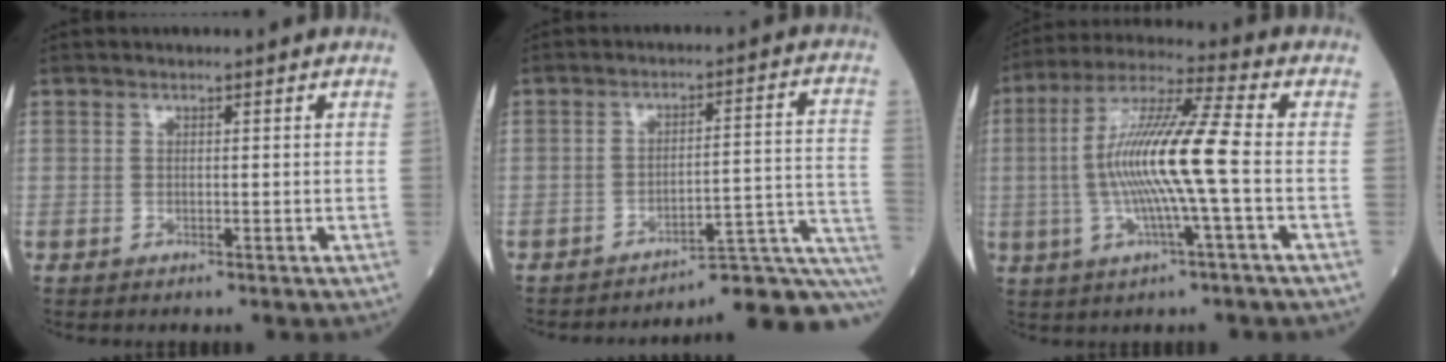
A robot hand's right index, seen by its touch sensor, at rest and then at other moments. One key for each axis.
{"total": 13.5, "fx": -12.2, "fy": -0.8, "fz": 5.5, "tx": -0.016, "ty": 0.038, "tz": -0.157}
{"total": 13.6, "fx": -1.2, "fy": -0.2, "fz": 13.5, "tx": -0.263, "ty": 0.009, "tz": -0.032}